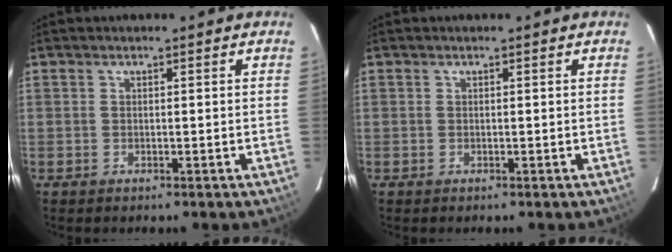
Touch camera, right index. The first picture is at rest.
{"total": 0.0}